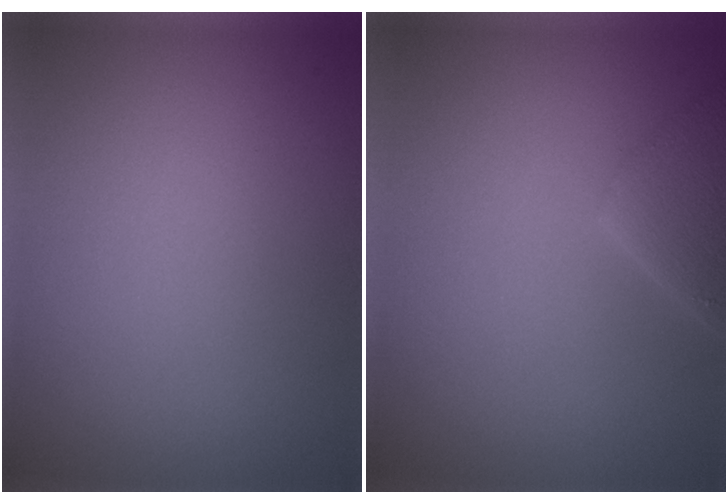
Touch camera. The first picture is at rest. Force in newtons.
{"total": 2.9, "press": 2.9, "slide": 0.2}